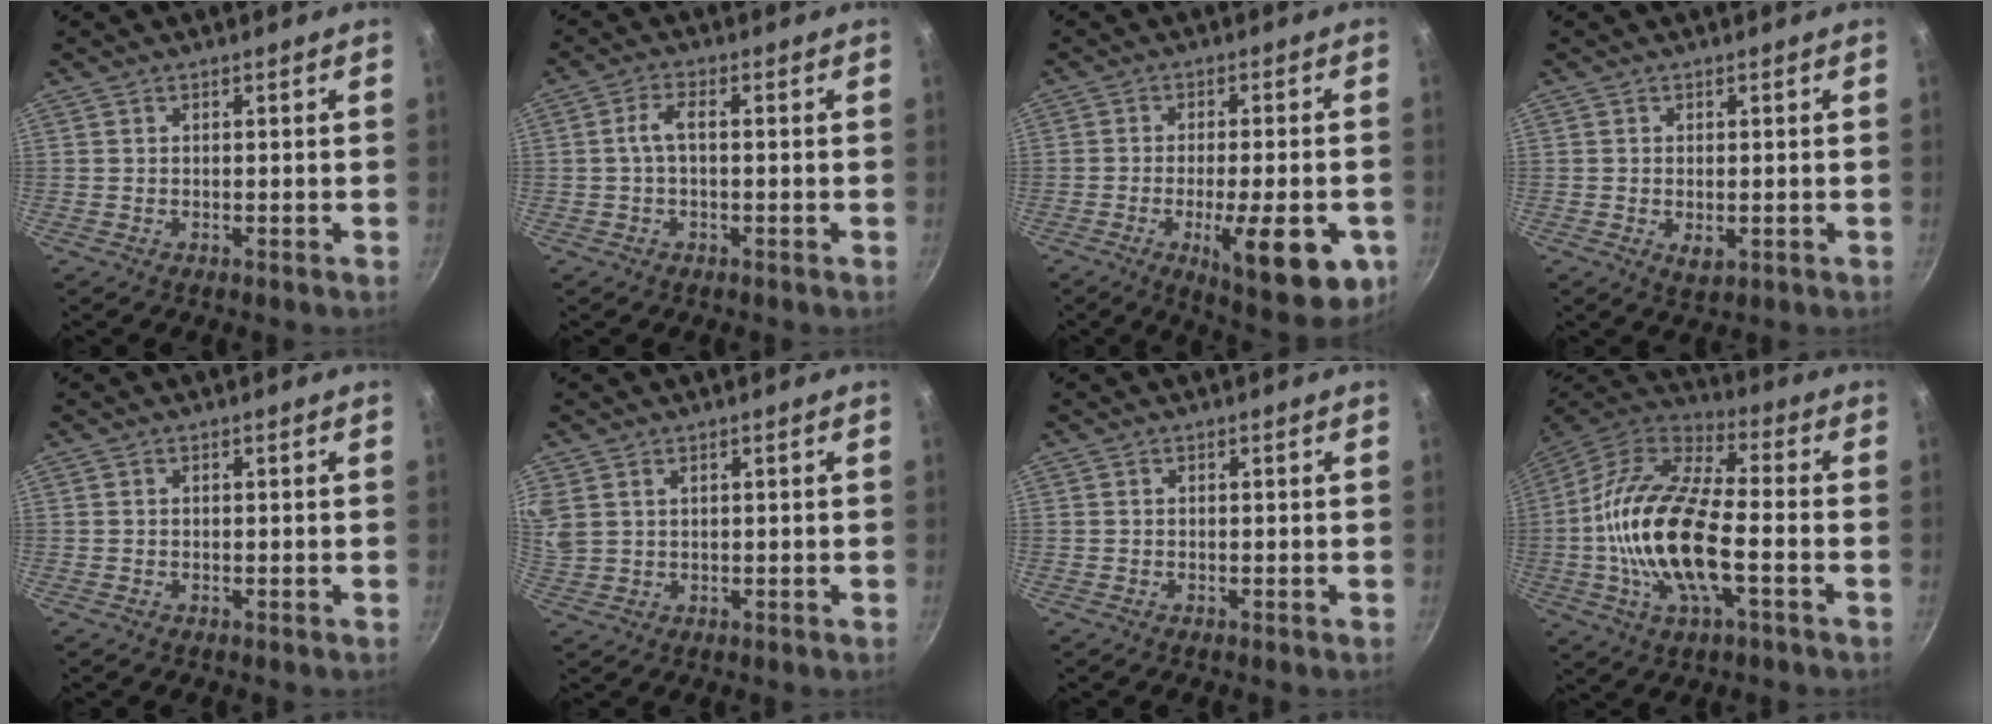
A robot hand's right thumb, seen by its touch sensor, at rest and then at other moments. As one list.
[{"total": 3.7, "force": [-0.2, 1.6, 3.3], "torque": [-0.074, 0.016, -0.007]}, {"total": 16.4, "force": [-5.5, 5.2, 14.6], "torque": [-0.178, 0.005, -0.069]}, {"total": 2.9, "force": [-0.5, 1.7, 2.3], "torque": [-0.038, -0.009, -0.004]}, {"total": 0.0}, {"total": 7.1, "force": [3.3, 5.0, 3.7], "torque": [-0.081, 0.009, 0.075]}, {"total": 0.0}, {"total": 21.1, "force": [-3.6, 8.9, 18.8], "torque": [-0.365, 0.030, -0.085]}]